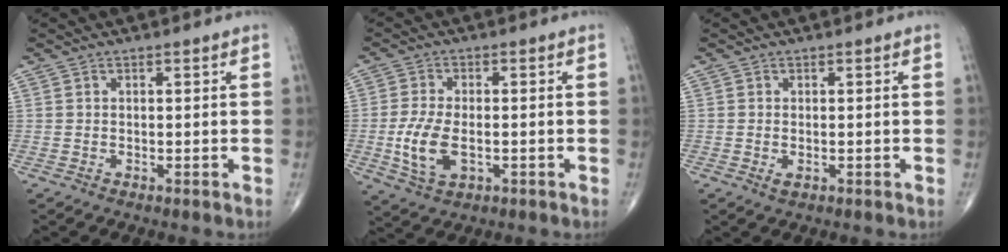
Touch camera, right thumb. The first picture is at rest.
{"total": 8.2, "force": [-1.6, 4.4, 6.8], "torque": [-0.140, -0.002, -0.027]}
{"total": 1.1, "force": [-0.3, 0.6, 0.9], "torque": [-0.016, -0.003, -0.005]}